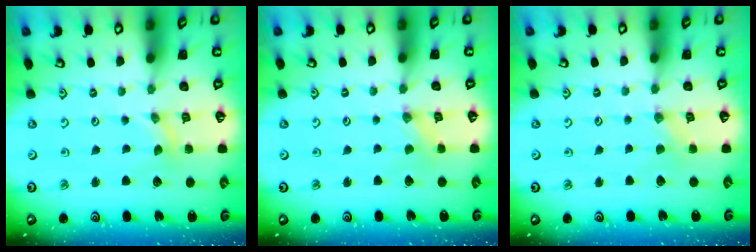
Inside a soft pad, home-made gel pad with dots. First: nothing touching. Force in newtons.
{"total": 0.0}
{"total": 1.2, "press": 1.2, "slide": 0.1}